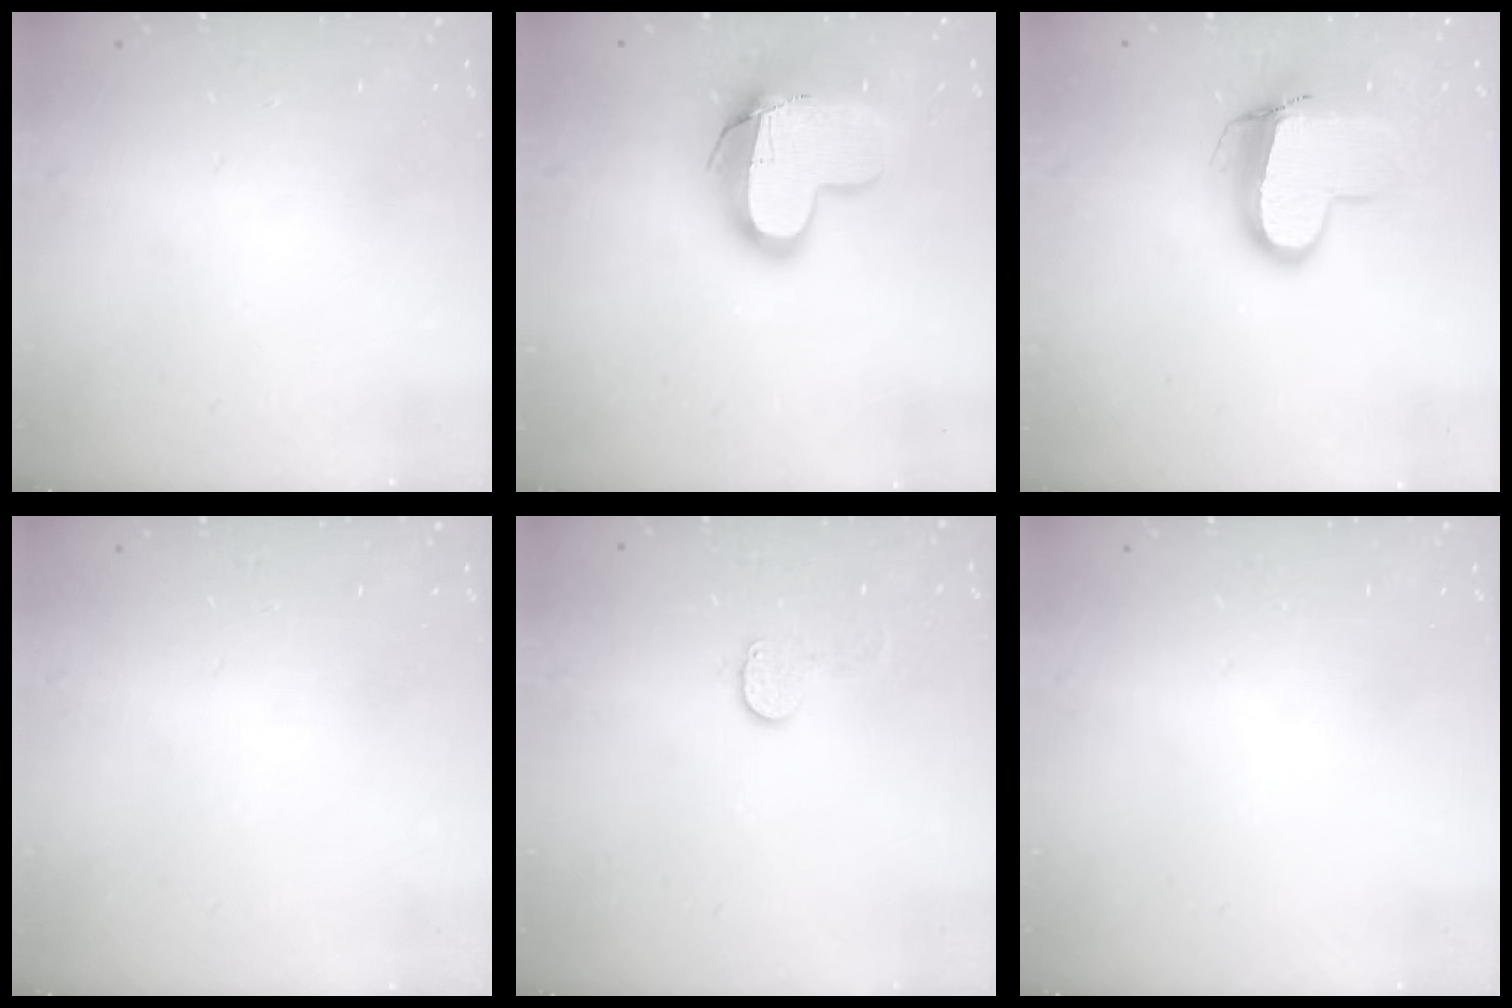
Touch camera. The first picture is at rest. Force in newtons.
{"total": 15.0, "press": 14.9, "slide": 1.3}
{"total": 11.2, "press": 11.2, "slide": 0.9}
{"total": 0.0}
{"total": 7.1, "press": 7.1, "slide": 0.4}
{"total": 0.0}